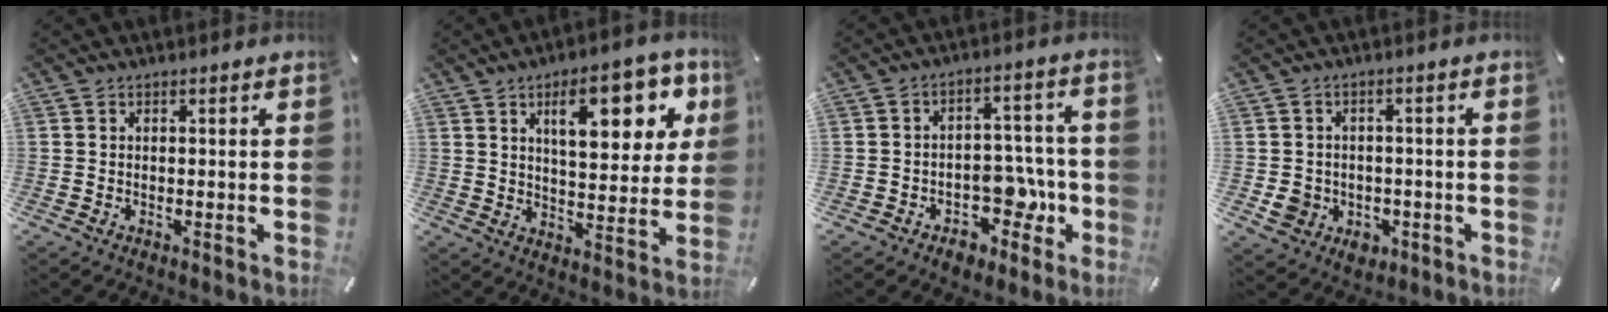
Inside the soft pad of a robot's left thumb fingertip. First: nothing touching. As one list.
[{"total": 16.8, "force": [7.5, 7.4, 13.0], "torque": [-0.181, -0.018, 0.117]}, {"total": 10.4, "force": [-3.8, 7.9, 5.6], "torque": [-0.072, 0.022, -0.057]}, {"total": 5.7, "force": [-1.1, 5.4, 1.6], "torque": [-0.031, 0.005, -0.019]}]